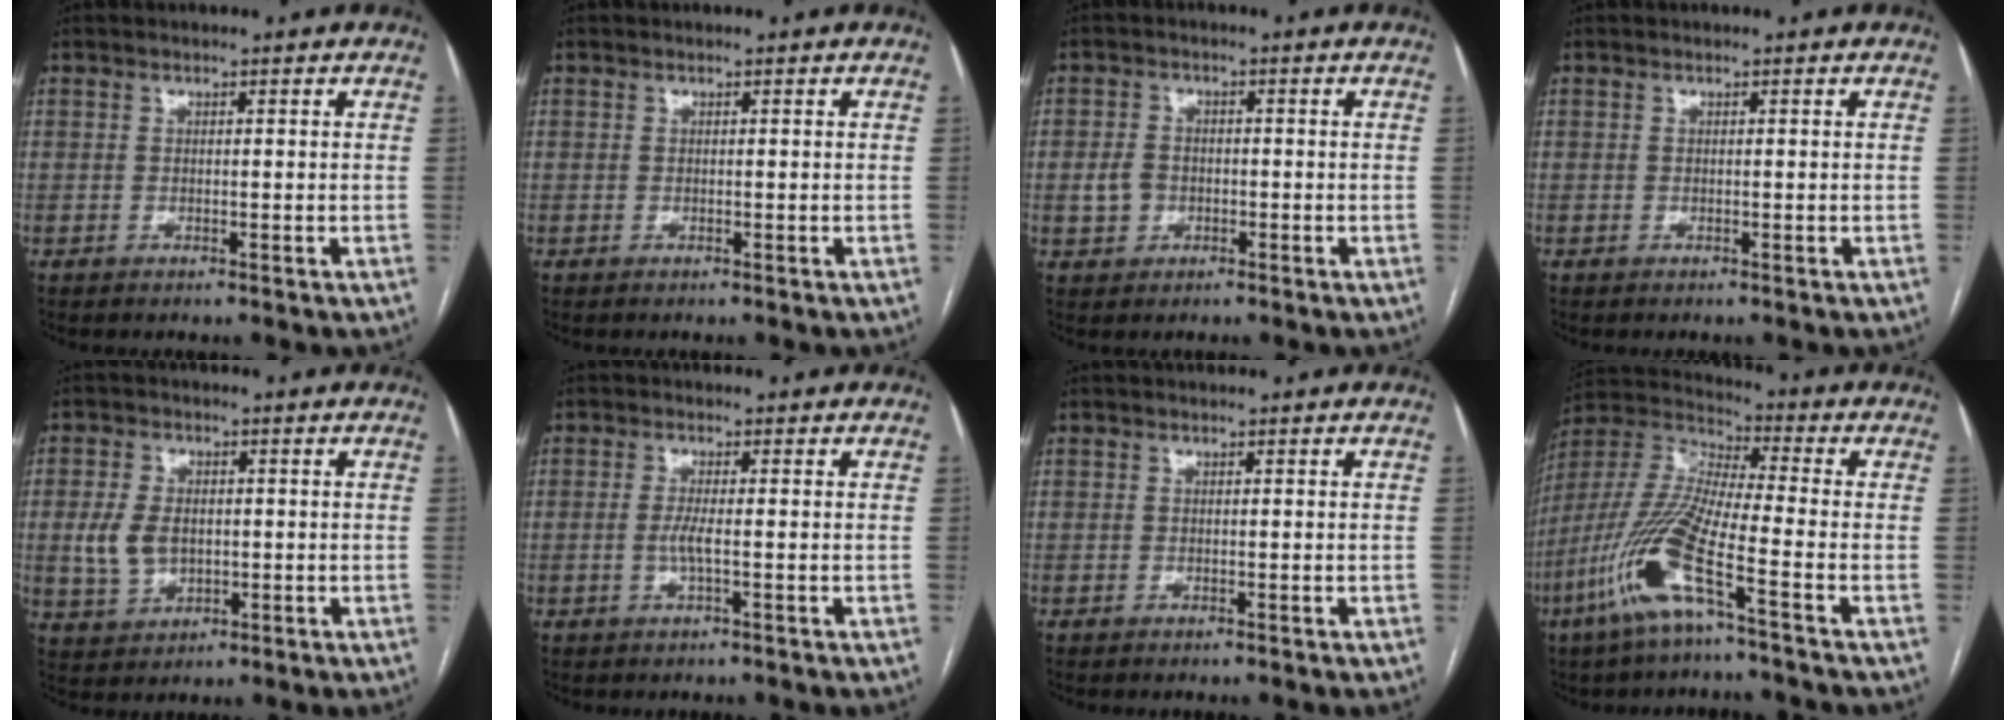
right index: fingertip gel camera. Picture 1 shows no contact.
{"total": 0.0}
{"total": 3.3, "force": [-0.9, 2.8, 1.6], "torque": [-0.034, 0.011, -0.010]}
{"total": 0.0}
{"total": 6.5, "force": [-0.2, 4.5, 4.6], "torque": [-0.103, 0.008, 0.007]}
{"total": 3.5, "force": [-0.8, -0.1, 3.4], "torque": [-0.075, -0.004, -0.018]}
{"total": 0.0}
{"total": 14.4, "force": [-6.7, 0.9, 12.7], "torque": [-0.281, -0.017, -0.140]}